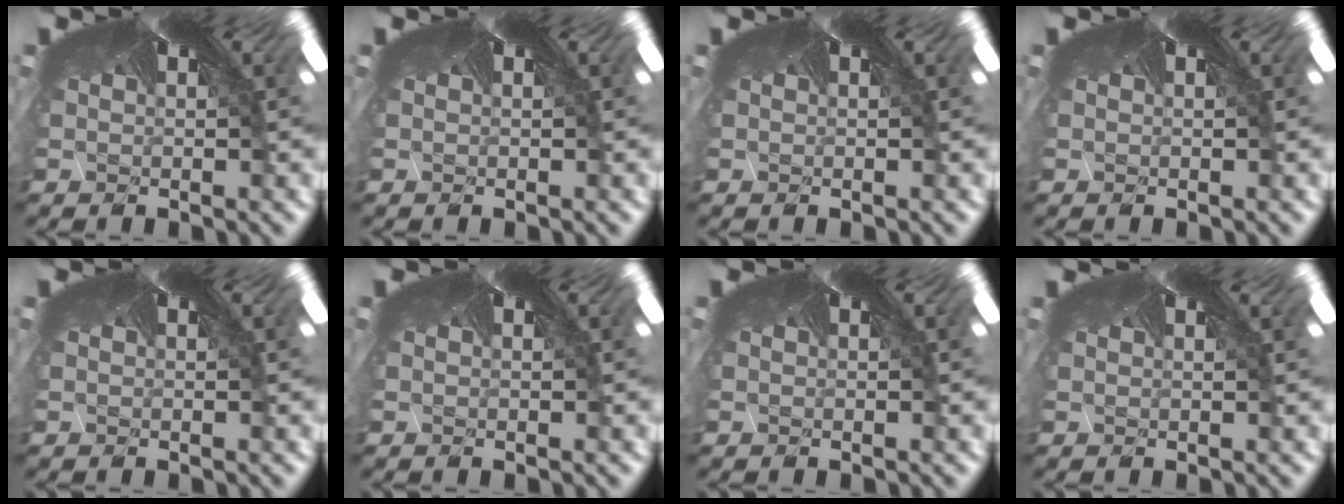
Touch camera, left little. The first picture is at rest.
{"total": 0.0}
{"total": 0.0}
{"total": 0.0}
{"total": 0.0}
{"total": 0.0}
{"total": 0.0}
{"total": 0.0}